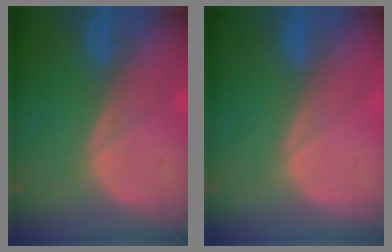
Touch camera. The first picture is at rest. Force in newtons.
{"total": 0.0}